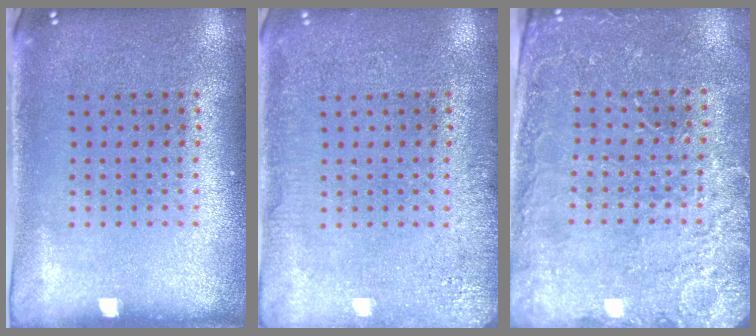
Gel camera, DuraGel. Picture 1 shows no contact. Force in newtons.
{"total": 2.8, "press": 2.8, "slide": 0.3}
{"total": 2.8, "press": 2.8, "slide": 0.2}